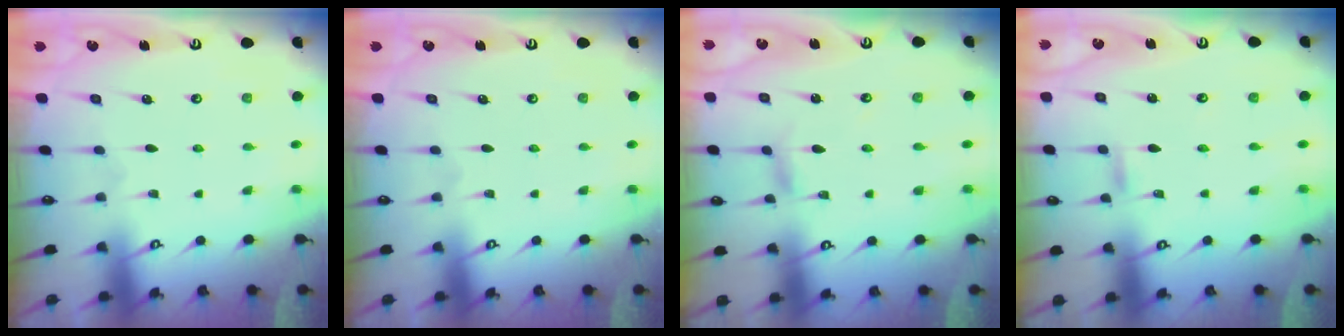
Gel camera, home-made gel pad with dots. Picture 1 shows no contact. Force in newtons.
{"total": 0.0}
{"total": 2.6, "press": 2.6, "slide": 0.3}
{"total": 1.4, "press": 1.4, "slide": 0.0}